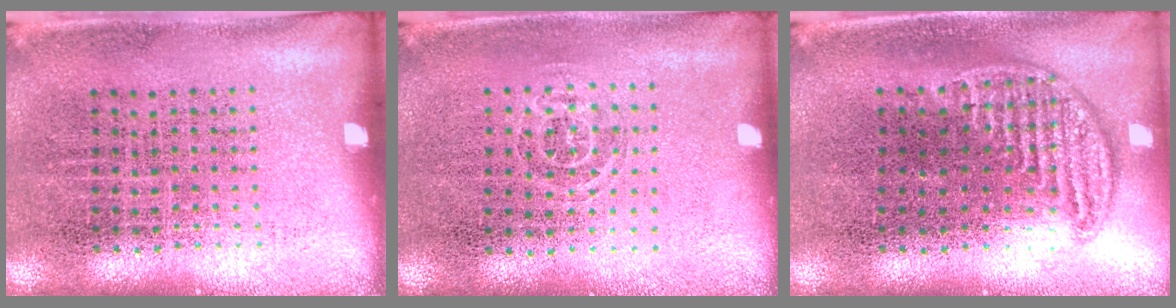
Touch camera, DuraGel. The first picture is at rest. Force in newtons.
{"total": 0.8, "press": 0.6, "slide": 0.6}
{"total": 0.8, "press": 0.8, "slide": 0.1}